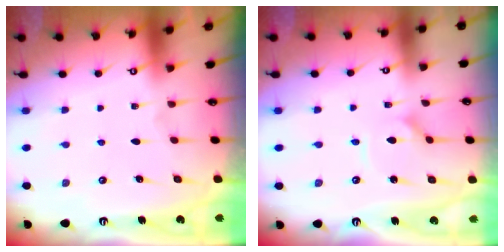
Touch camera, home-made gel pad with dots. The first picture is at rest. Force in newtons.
{"total": 2.5, "press": 2.5, "slide": 0.3}